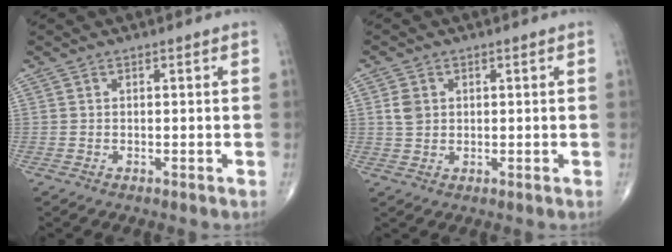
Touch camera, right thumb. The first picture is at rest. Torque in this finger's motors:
{"motor_torque": [-0.31, 0.20, 0.32, 0.05, 0.02]}